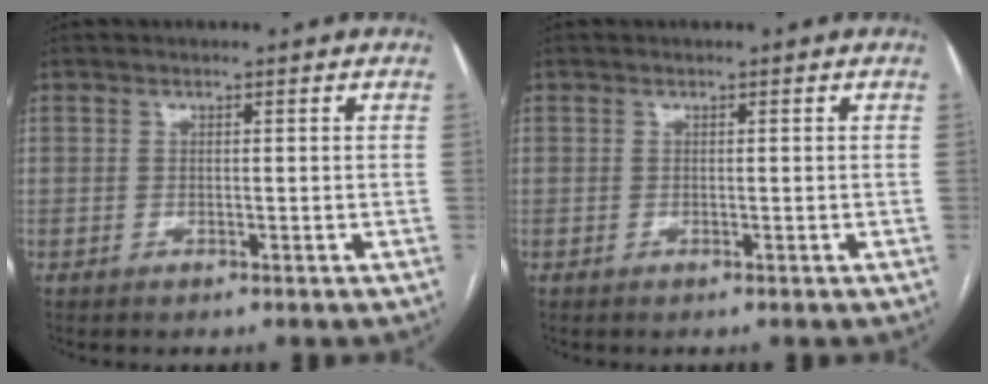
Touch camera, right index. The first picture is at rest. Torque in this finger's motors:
{"motor_torque": [-0.03, 0.03, 0.00, 0.00]}